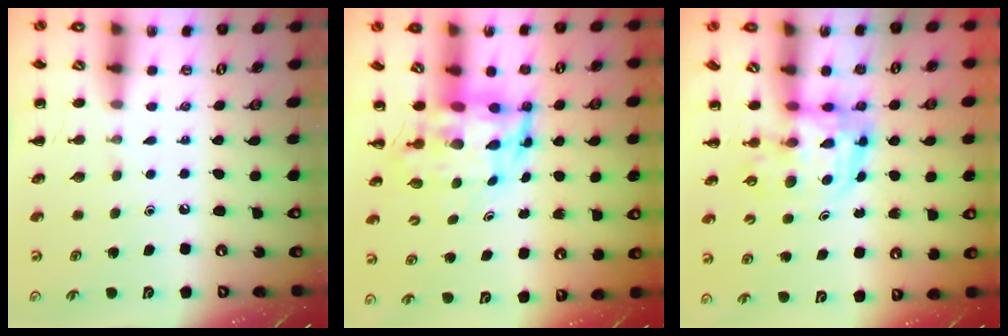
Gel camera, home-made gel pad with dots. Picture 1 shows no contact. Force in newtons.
{"total": 5.5, "press": 5.2, "slide": 1.7}
{"total": 4.6, "press": 4.5, "slide": 1.0}